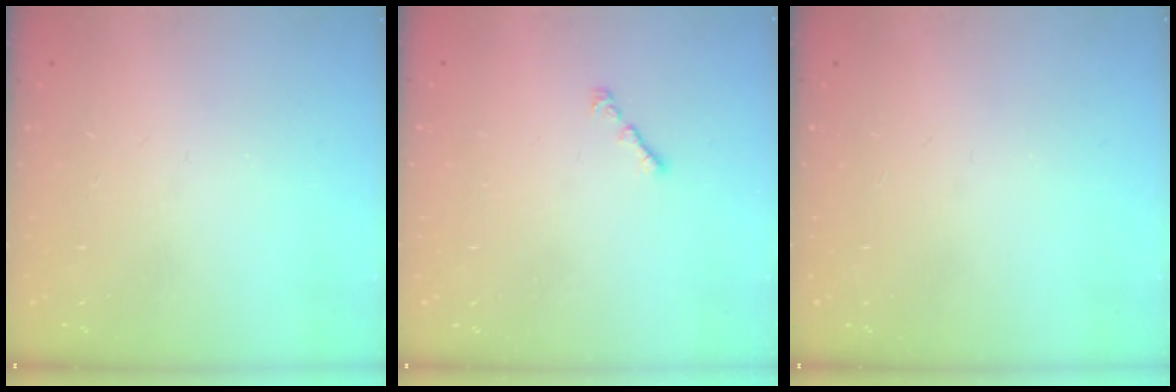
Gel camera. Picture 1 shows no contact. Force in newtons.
{"total": 0.9, "press": 0.8, "slide": 0.5}
{"total": 0.0}